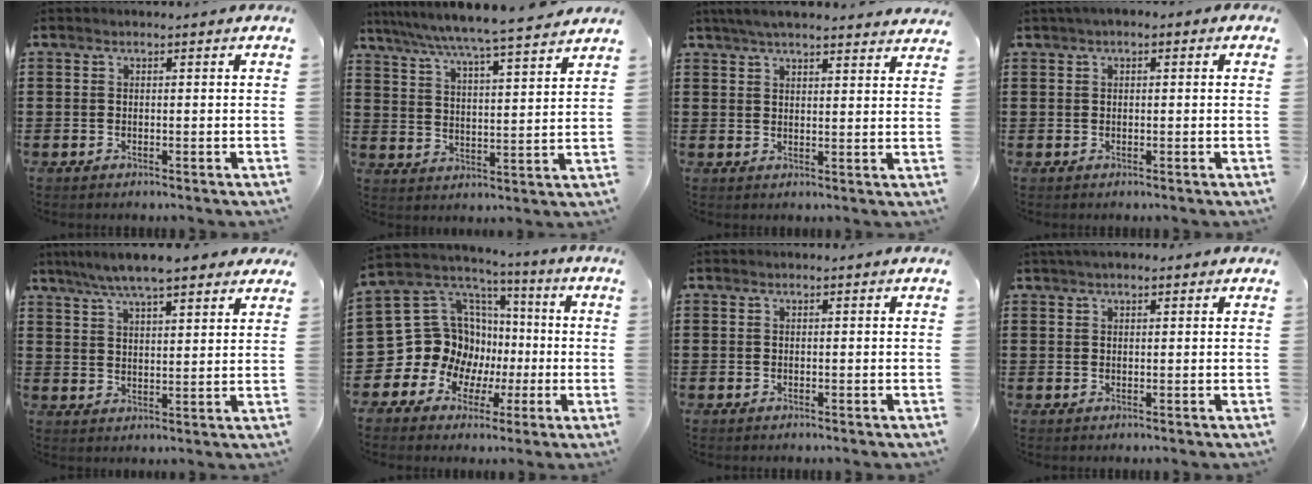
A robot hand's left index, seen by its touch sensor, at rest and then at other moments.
{"total": 6.1, "force": [5.6, -0.7, 2.4], "torque": [-0.070, -0.041, 0.090]}
{"total": 4.3, "force": [4.1, 0.2, 1.4], "torque": [-0.039, -0.007, 0.075]}
{"total": 1.0, "force": [0.1, 0.6, 0.8], "torque": [-0.016, 0.005, 0.000]}
{"total": 7.3, "force": [6.2, 1.0, 3.7], "torque": [-0.088, -0.008, 0.112]}
{"total": 15.3, "force": [-0.9, 14.3, 5.3], "torque": [-0.138, -0.022, 0.007]}
{"total": 0.0}
{"total": 1.6, "force": [1.2, 0.5, 0.9], "torque": [-0.019, 0.004, 0.023]}